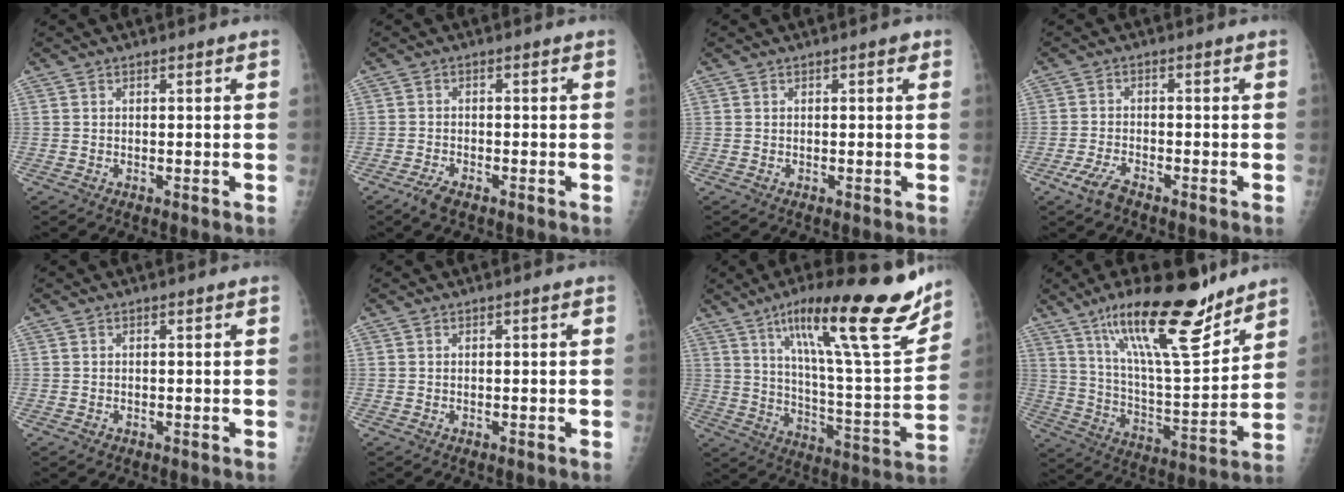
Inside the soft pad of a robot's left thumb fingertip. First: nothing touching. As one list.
[{"total": 2.6, "force": [-1.9, 1.0, 1.5], "torque": [-0.038, 0.000, -0.036]}, {"total": 0.8, "force": [0.4, 0.4, 0.6], "torque": [-0.004, 0.000, 0.002]}, {"total": 3.9, "force": [-2.7, 1.5, 2.4], "torque": [-0.059, 0.005, -0.054]}, {"total": 0.6, "force": [-0.3, 0.5, 0.2], "torque": [-0.001, 0.001, -0.002]}, {"total": 0.0}, {"total": 25.6, "force": [15.8, 4.5, 19.7], "torque": [-0.274, -0.059, 0.251]}, {"total": 22.4, "force": [15.4, 5.6, 15.3], "torque": [-0.229, -0.076, 0.262]}]